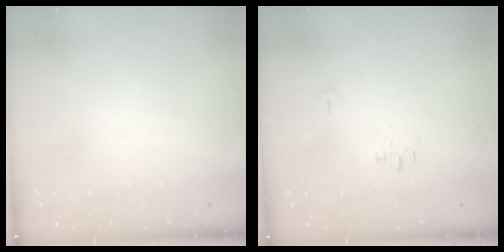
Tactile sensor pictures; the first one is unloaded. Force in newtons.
{"total": 3.9, "press": 3.9, "slide": 0.5}